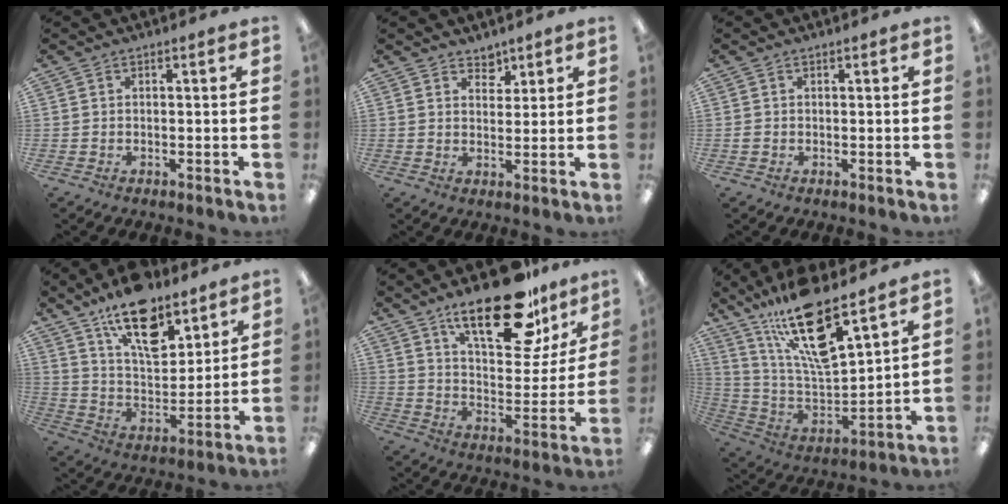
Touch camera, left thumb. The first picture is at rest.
{"total": 3.8, "force": [3.2, 1.9, 0.3], "torque": [0.010, -0.023, 0.056]}
{"total": 0.6, "force": [-0.1, 0.6, 0.2], "torque": [-0.004, 0.004, -0.003]}
{"total": 16.9, "force": [11.8, 7.9, 9.2], "torque": [-0.147, -0.062, 0.205]}
{"total": 24.3, "force": [16.0, 9.9, 15.4], "torque": [-0.224, -0.089, 0.266]}
{"total": 19.4, "force": [14.2, 4.7, 12.4], "torque": [-0.238, -0.094, 0.240]}